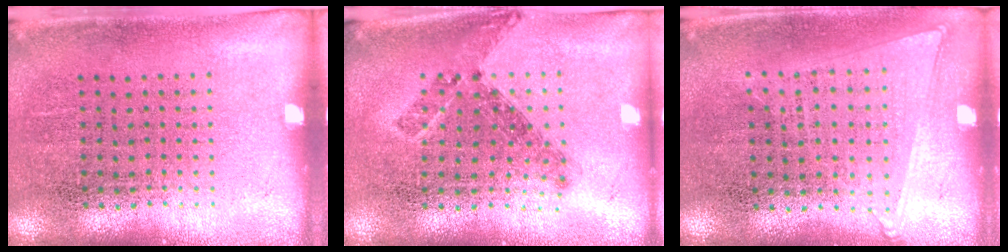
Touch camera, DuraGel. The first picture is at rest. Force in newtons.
{"total": 0.8, "press": 0.7, "slide": 0.4}
{"total": 1.0, "press": 0.9, "slide": 0.5}